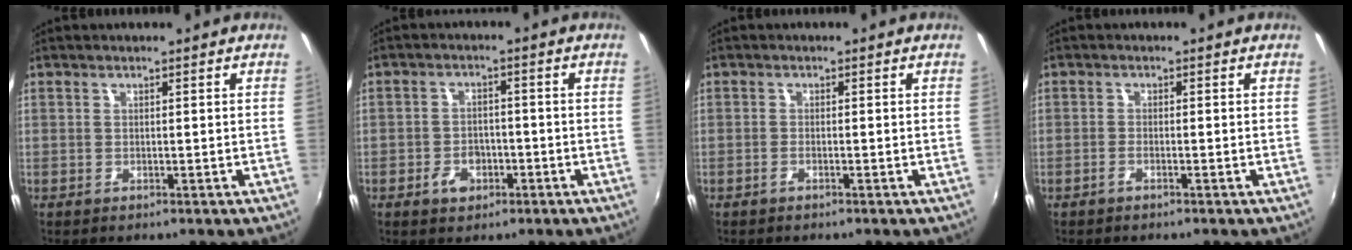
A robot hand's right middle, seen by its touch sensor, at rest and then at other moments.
{"total": 4.5, "force": [-2.4, 3.1, 2.2], "torque": [-0.051, 0.006, -0.036]}
{"total": 0.8, "force": [-0.7, 0.0, 0.5], "torque": [-0.011, 0.000, -0.017]}
{"total": 1.0, "force": [-0.9, 0.0, 0.6], "torque": [-0.018, 0.001, -0.021]}